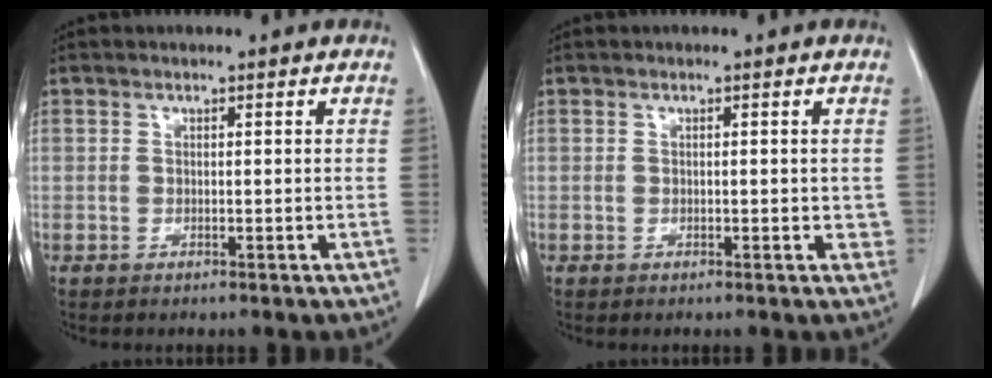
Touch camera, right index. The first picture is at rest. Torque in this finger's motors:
{"motor_torque": [-0.13, 0.05, 0.00, -0.01]}